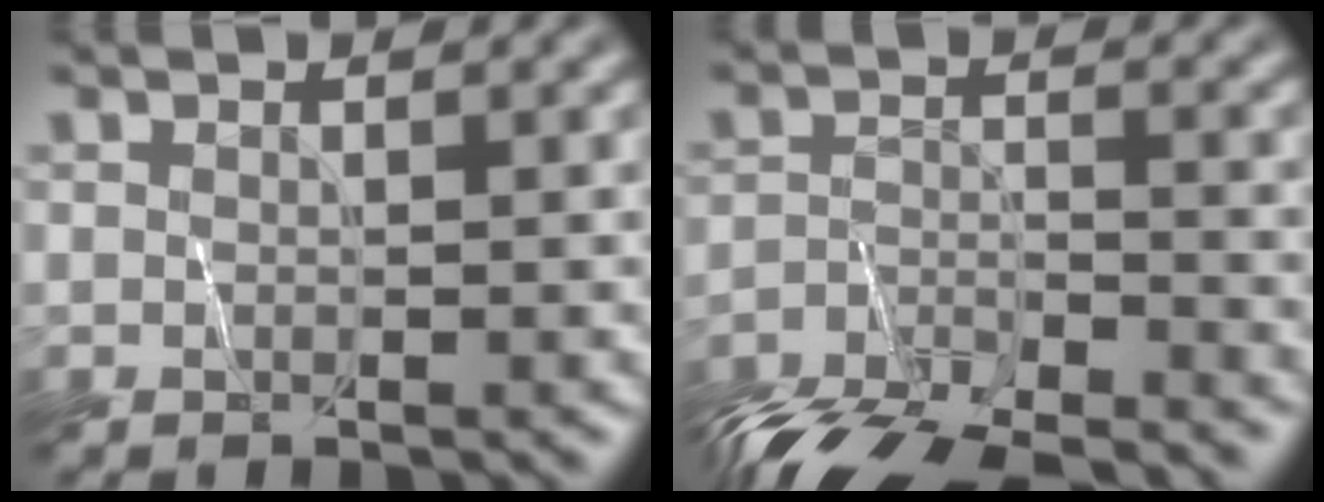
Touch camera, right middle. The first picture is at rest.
{"total": 8.8, "force": [-8.4, 1.2, 2.2], "torque": [-0.038, -0.022, -0.146]}